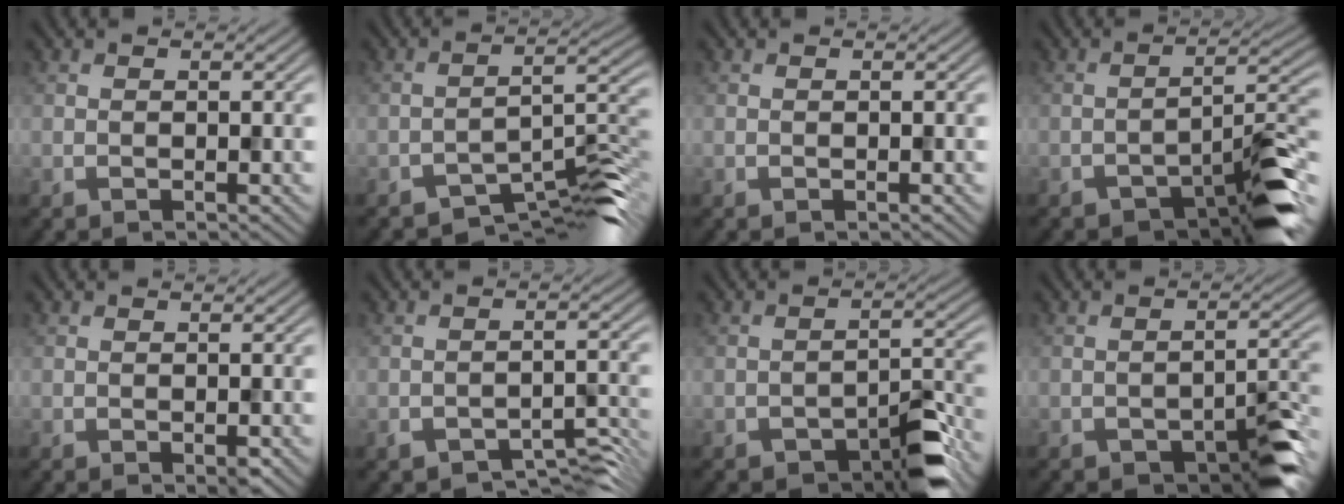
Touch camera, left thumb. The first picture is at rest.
{"total": 7.8, "force": [-6.4, 1.7, 4.1], "torque": [-0.046, 0.003, -0.112]}
{"total": 0.0}
{"total": 7.7, "force": [-5.3, 1.9, 5.4], "torque": [-0.070, 0.011, -0.086]}
{"total": 1.0, "force": [-0.4, 0.4, 0.8], "torque": [-0.014, -0.005, -0.005]}
{"total": 4.7, "force": [-3.7, 1.6, 2.4], "torque": [-0.033, -0.006, -0.052]}
{"total": 5.7, "force": [-3.7, 2.2, 3.8], "torque": [-0.049, 0.009, -0.057]}
{"total": 5.8, "force": [-3.6, 2.2, 4.1], "torque": [-0.050, 0.002, -0.049]}